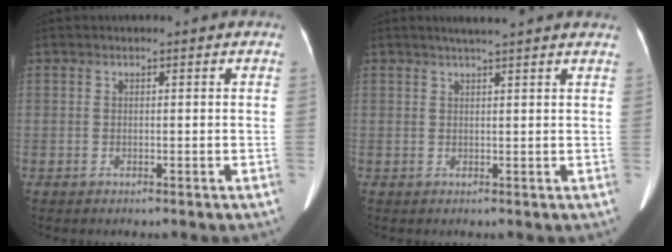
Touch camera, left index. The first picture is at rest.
{"total": 7.8, "force": [6.8, 0.1, 3.9], "torque": [-0.055, 0.026, 0.074]}